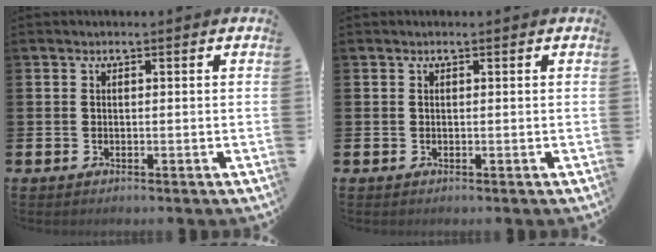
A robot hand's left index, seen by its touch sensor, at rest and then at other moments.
{"total": 0.0}